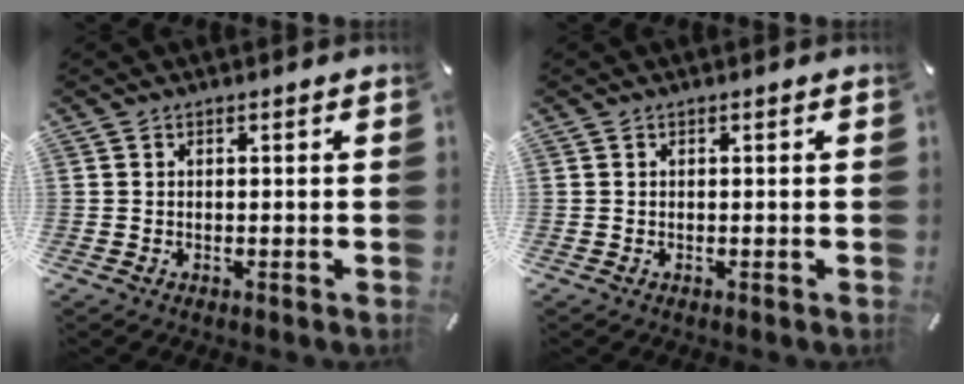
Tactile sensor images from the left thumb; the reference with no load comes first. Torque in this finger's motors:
{"motor_torque": [0.00, 0.00, 0.00, 0.00, 0.00]}